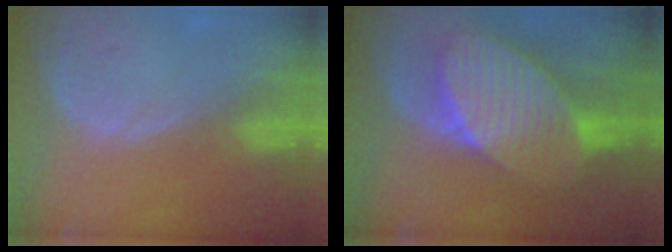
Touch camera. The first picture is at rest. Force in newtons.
{"total": 10.9, "press": 10.9, "slide": 0.7}